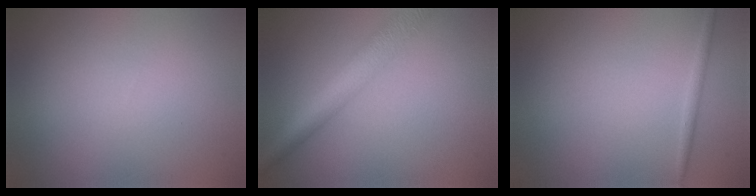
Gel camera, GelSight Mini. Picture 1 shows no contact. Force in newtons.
{"total": 5.0, "press": 5.0, "slide": 0.1}
{"total": 0.9, "press": 0.9, "slide": 0.1}